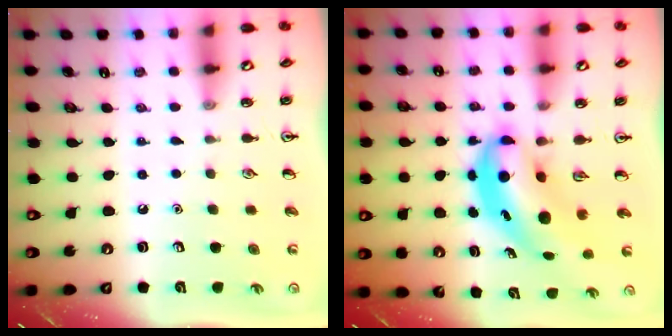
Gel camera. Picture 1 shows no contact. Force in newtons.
{"total": 7.5, "press": 7.2, "slide": 2.0}